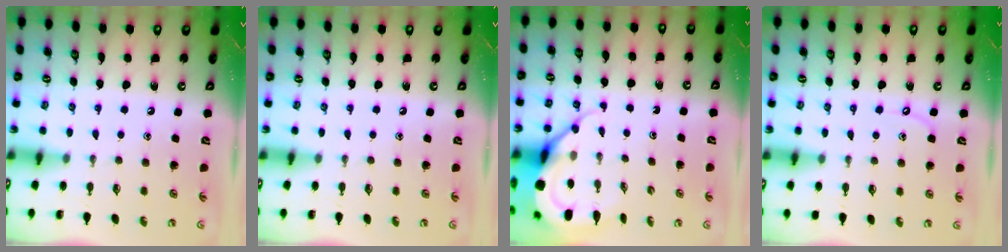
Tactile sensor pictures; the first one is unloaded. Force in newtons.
{"total": 0.0}
{"total": 7.3, "press": 7.3, "slide": 0.6}
{"total": 4.2, "press": 4.2, "slide": 0.6}